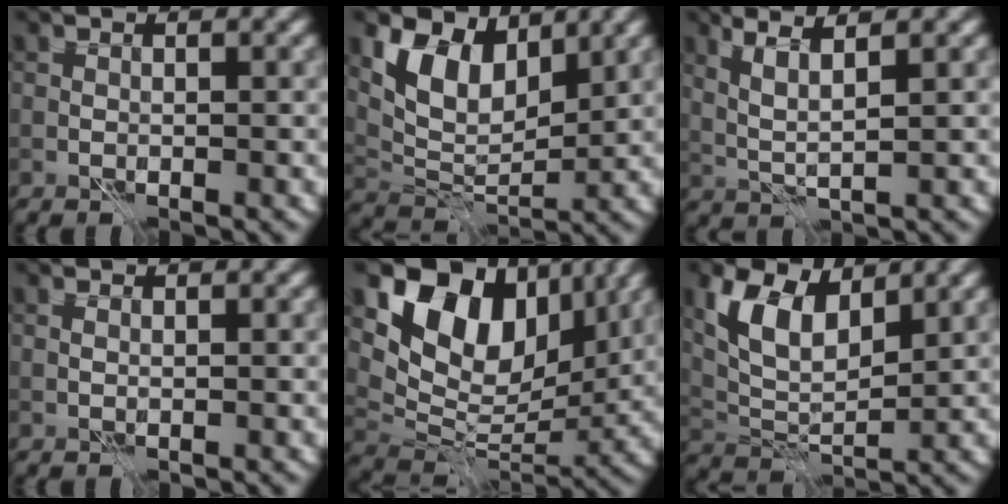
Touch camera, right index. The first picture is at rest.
{"total": 6.7, "force": [3.5, 3.8, 4.2], "torque": [-0.078, -0.007, 0.066]}
{"total": 3.1, "force": [1.5, 0.5, 2.7], "torque": [-0.059, -0.002, 0.037]}
{"total": 0.0}
{"total": 11.6, "force": [5.6, 7.4, 6.8], "torque": [-0.122, -0.007, 0.109]}
{"total": 6.9, "force": [3.1, 3.7, 4.9], "torque": [-0.105, 0.001, 0.057]}